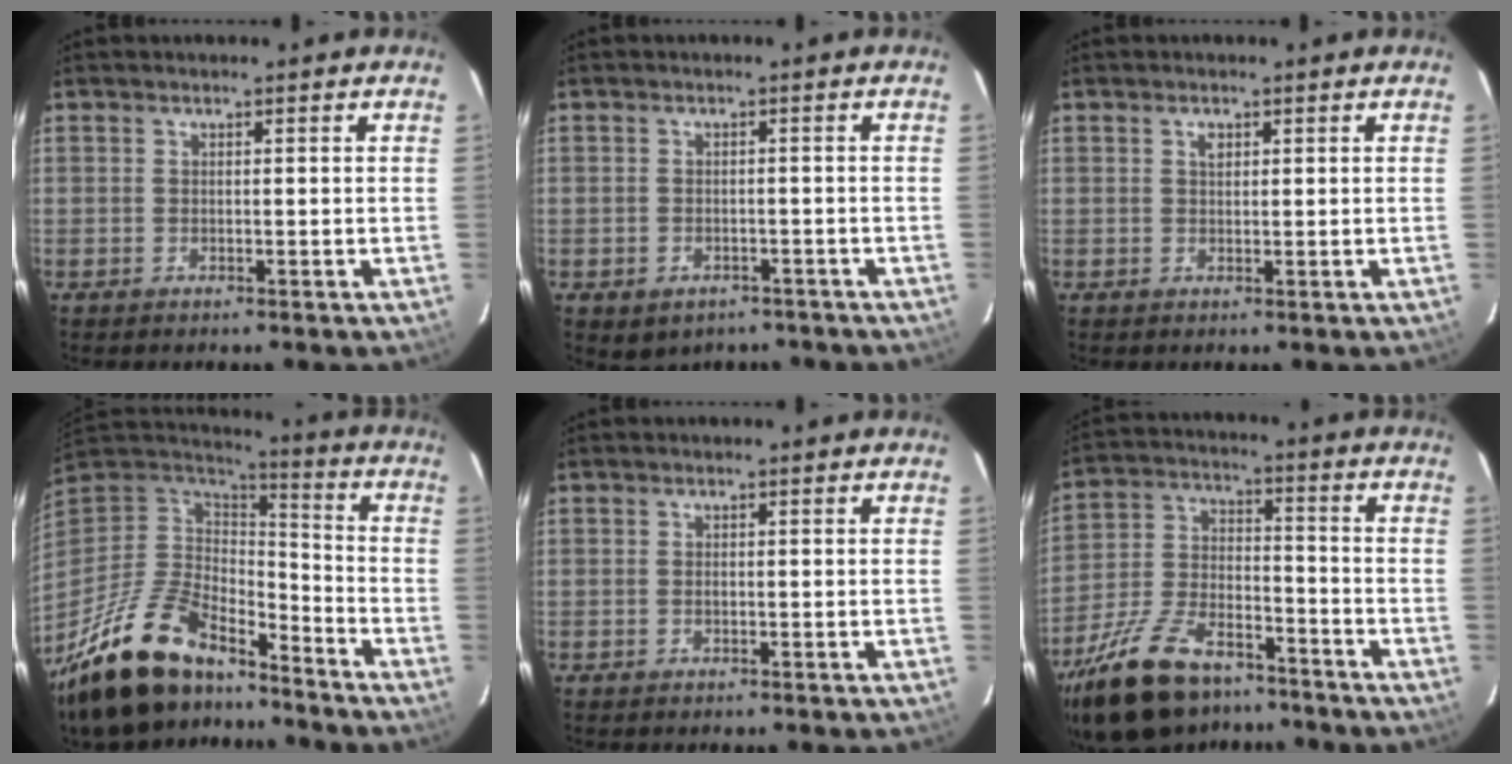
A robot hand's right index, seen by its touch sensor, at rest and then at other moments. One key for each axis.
{"total": 6.0, "fx": -3.9, "fy": 4.0, "fz": 2.2, "tx": -0.044, "ty": -0.001, "tz": -0.037}
{"total": 1.3, "fx": 0.6, "fy": 0.9, "fz": 0.8, "tx": -0.013, "ty": 0.004, "tz": 0.011}
{"total": 23.2, "fx": -17.0, "fy": 9.5, "fz": 12.5, "tx": -0.262, "ty": -0.018, "tz": -0.295}
{"total": 0.5, "fx": -0.1, "fy": 0.4, "fz": 0.3, "tx": -0.003, "ty": 0.000, "tz": -0.002}
{"total": 21.5, "fx": -15.6, "fy": 9.6, "fz": 11.3, "tx": -0.240, "ty": -0.009, "tz": -0.264}